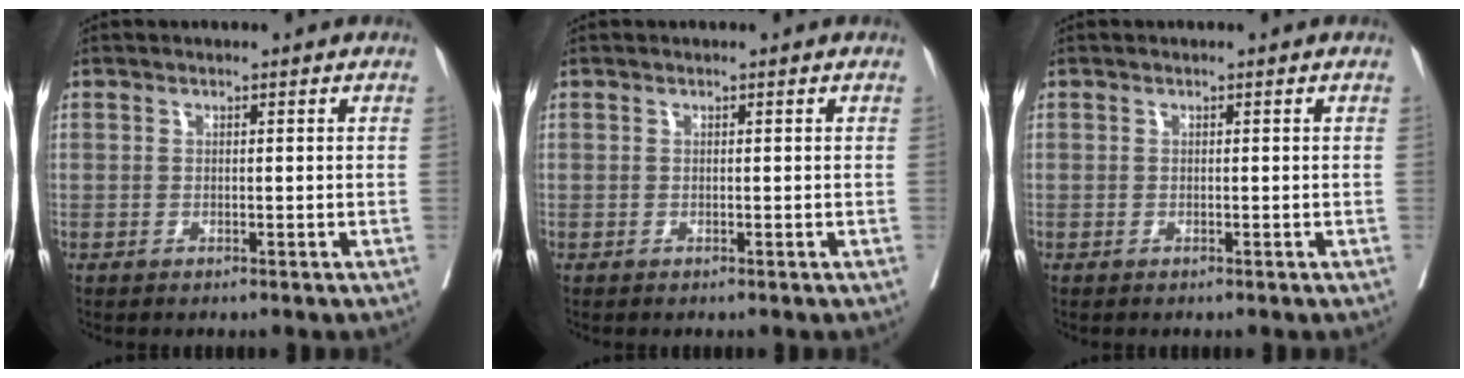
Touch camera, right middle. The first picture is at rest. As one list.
[{"total": 0.0}, {"total": 0.0}]